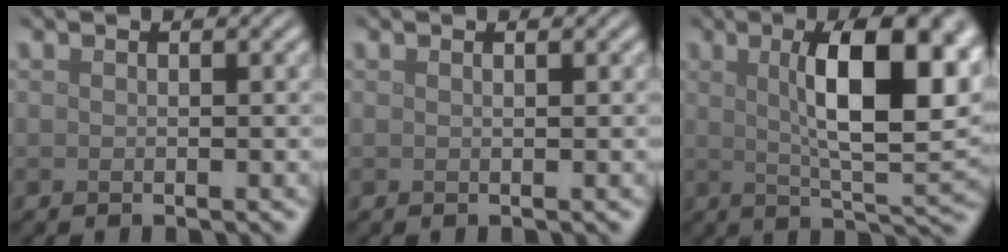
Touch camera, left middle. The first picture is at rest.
{"total": 0.5, "force": [0.2, 0.2, 0.4], "torque": [0.001, 0.002, 0.001]}
{"total": 11.8, "force": [2.6, 3.9, 10.8], "torque": [-0.149, 0.003, 0.042]}